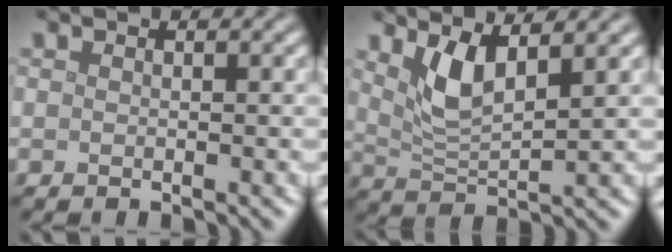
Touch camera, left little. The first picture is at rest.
{"total": 3.6, "force": [2.1, 0.9, 2.8], "torque": [-0.063, -0.009, 0.047]}